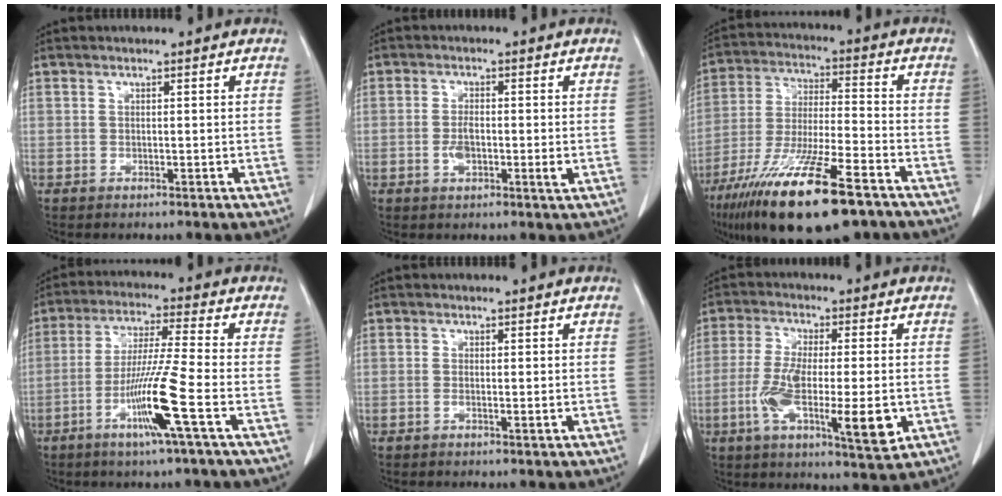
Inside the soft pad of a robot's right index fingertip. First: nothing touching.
{"total": 4.0, "force": [-0.6, 1.2, 3.8], "torque": [-0.070, -0.001, -0.010]}
{"total": 20.0, "force": [-12.8, 3.1, 15.1], "torque": [-0.274, -0.046, -0.224]}
{"total": 10.8, "force": [-4.2, -1.5, 9.8], "torque": [-0.190, -0.016, -0.083]}
{"total": 1.0, "force": [-0.1, 0.2, 1.0], "torque": [-0.015, -0.001, 0.000]}
{"total": 13.2, "force": [-3.2, 2.6, 12.5], "torque": [-0.217, -0.019, -0.049]}